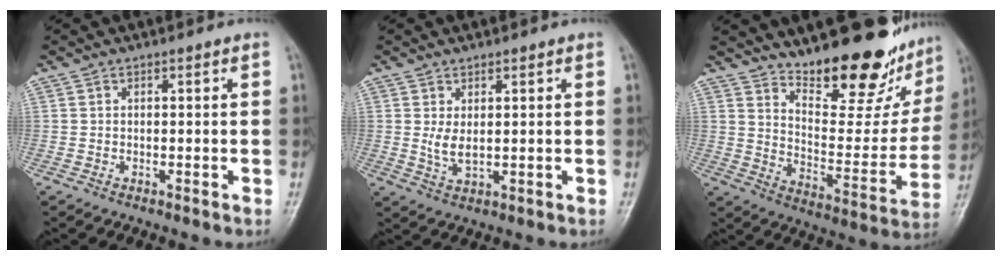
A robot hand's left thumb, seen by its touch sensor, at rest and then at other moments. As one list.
[{"total": 3.5, "force": [0.9, 1.6, 3.0], "torque": [-0.054, -0.013, 0.023]}, {"total": 21.1, "force": [17.2, 6.3, 10.4], "torque": [-0.106, -0.127, 0.249]}]